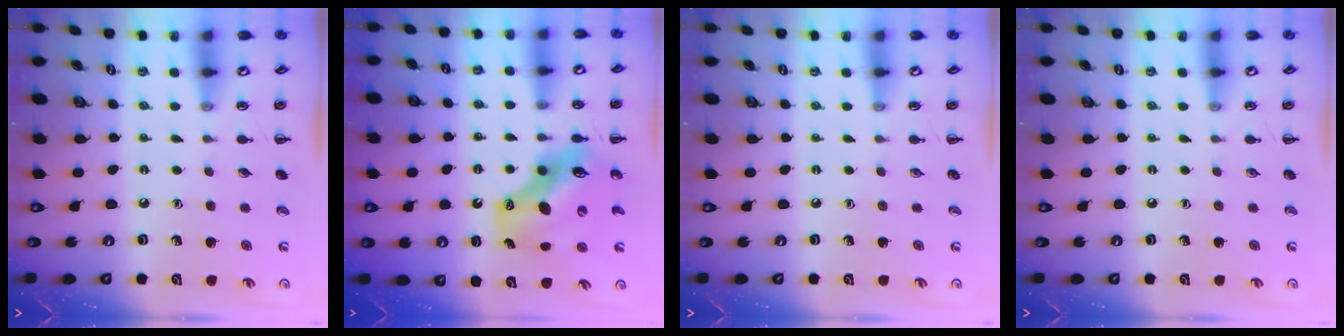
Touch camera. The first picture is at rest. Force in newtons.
{"total": 13.5, "press": 13.1, "slide": 3.5}
{"total": 0.0}
{"total": 0.0}